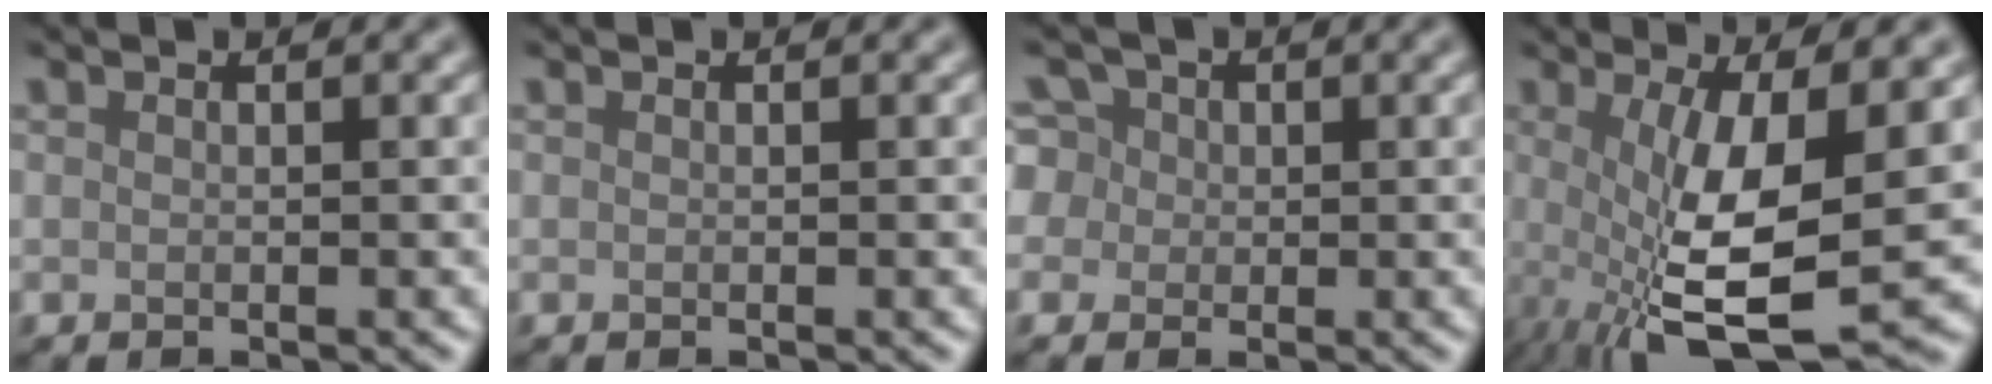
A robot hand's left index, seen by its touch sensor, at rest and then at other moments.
{"total": 0.0}
{"total": 5.6, "force": [1.6, 4.9, 2.2], "torque": [-0.038, 0.038, -0.002]}
{"total": 9.0, "force": [-0.9, 2.7, 8.6], "torque": [-0.165, -0.017, -0.012]}